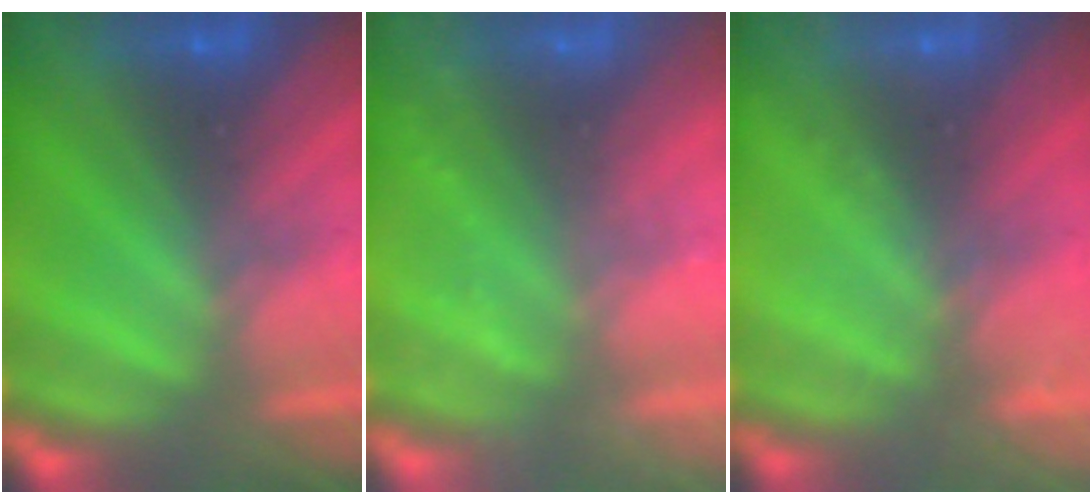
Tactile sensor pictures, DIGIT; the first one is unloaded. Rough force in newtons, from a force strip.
{"total": 2.2}
{"total": 2.3}